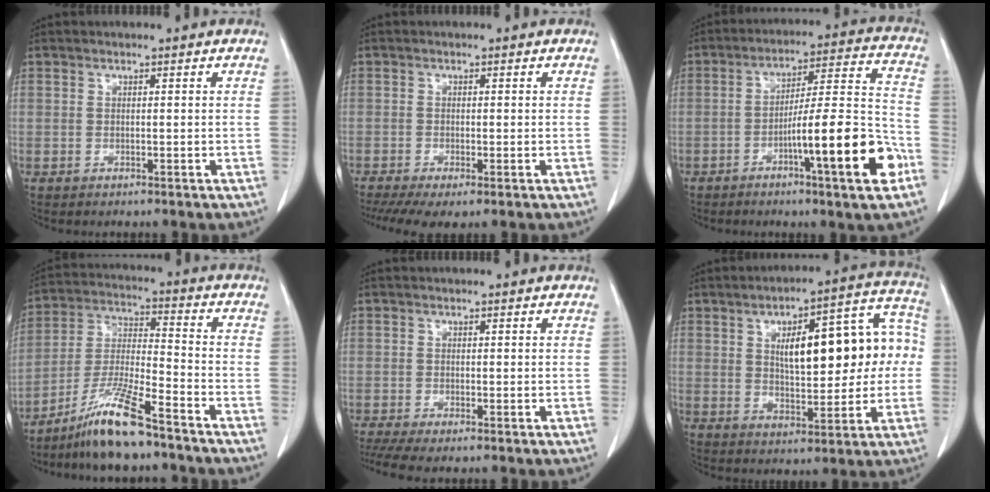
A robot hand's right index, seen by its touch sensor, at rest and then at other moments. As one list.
[{"total": 5.8, "force": [-3.7, 1.3, 4.3], "torque": [-0.075, -0.013, -0.064]}, {"total": 15.8, "force": [-6.5, 0.6, 14.4], "torque": [-0.219, 0.006, -0.100]}, {"total": 11.2, "force": [-8.4, 0.3, 7.4], "torque": [-0.154, -0.021, -0.161]}, {"total": 3.9, "force": [-2.7, 0.3, 2.7], "torque": [-0.057, -0.008, -0.051]}, {"total": 16.7, "force": [2.0, 5.7, 15.6], "torque": [-0.206, 0.046, 0.038]}]